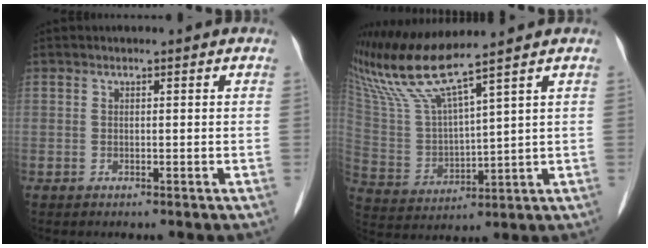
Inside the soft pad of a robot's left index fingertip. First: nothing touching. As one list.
[{"total": 10.9, "force": [9.1, -1.5, 5.9], "torque": [-0.129, -0.004, 0.188]}]